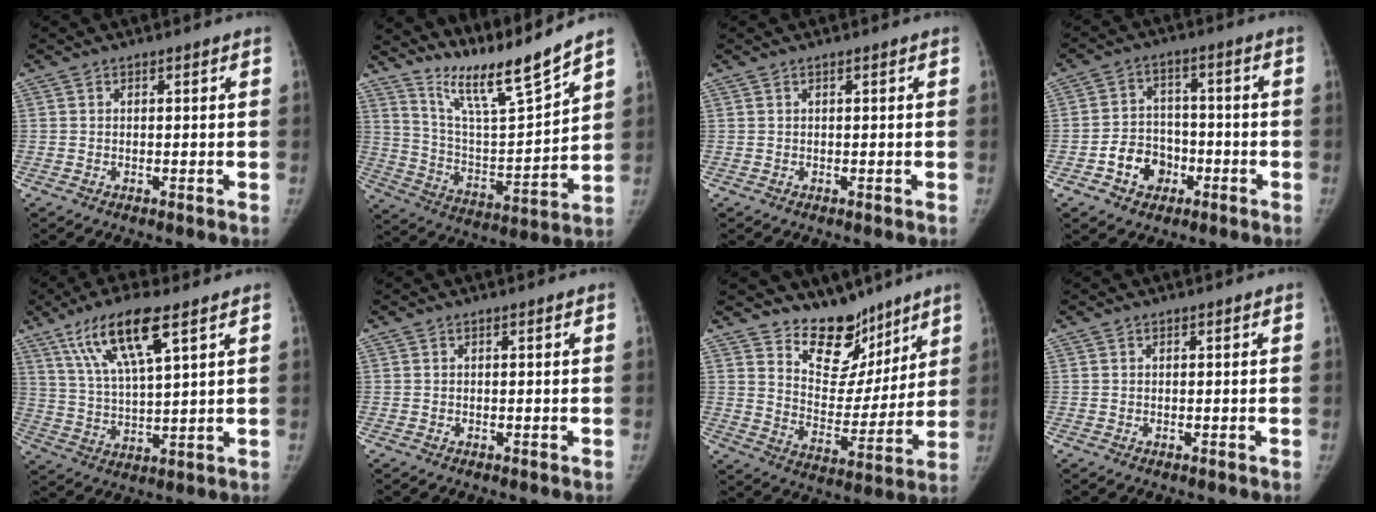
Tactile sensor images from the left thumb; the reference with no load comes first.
{"total": 14.2, "force": [12.5, -0.1, 6.7], "torque": [-0.104, -0.088, 0.234]}
{"total": 0.0}
{"total": 8.0, "force": [-3.5, 6.4, 3.3], "torque": [-0.026, 0.029, -0.058]}
{"total": 12.9, "force": [7.2, 3.0, 10.2], "torque": [-0.193, -0.020, 0.142]}
{"total": 0.0}
{"total": 13.5, "force": [10.6, 7.4, 3.8], "torque": [0.000, -0.084, 0.181]}
{"total": 0.0}